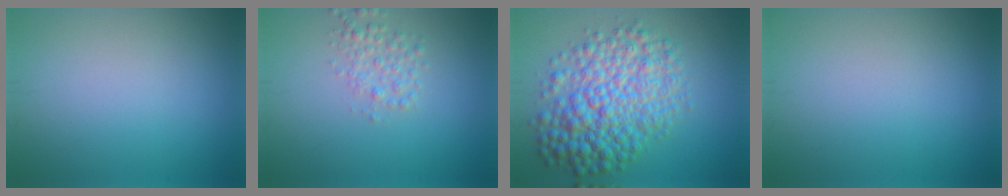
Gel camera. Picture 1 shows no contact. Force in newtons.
{"total": 2.1, "press": 2.1, "slide": 0.0}
{"total": 8.9, "press": 8.9, "slide": 0.1}
{"total": 0.0}